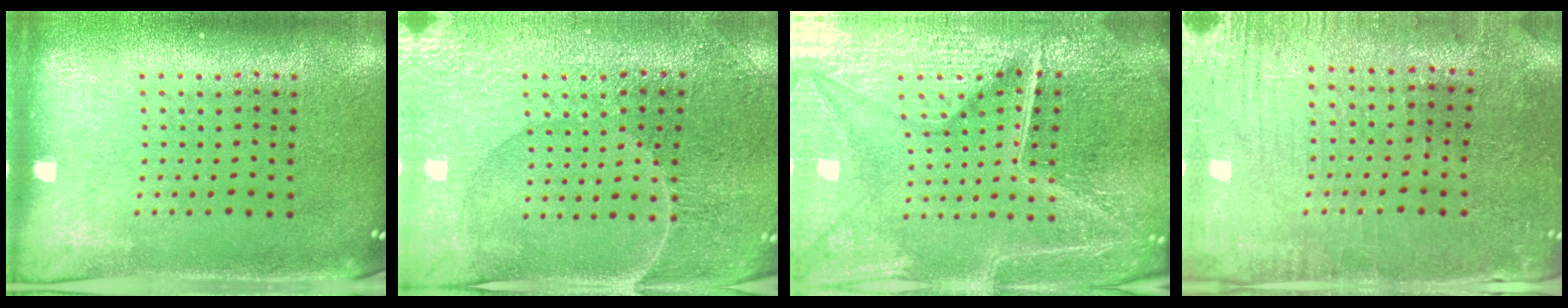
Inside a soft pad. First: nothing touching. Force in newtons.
{"total": 1.9, "press": 1.9, "slide": 0.2}
{"total": 6.9, "press": 6.1, "slide": 3.3}
{"total": 0.6, "press": 0.5, "slide": 0.3}